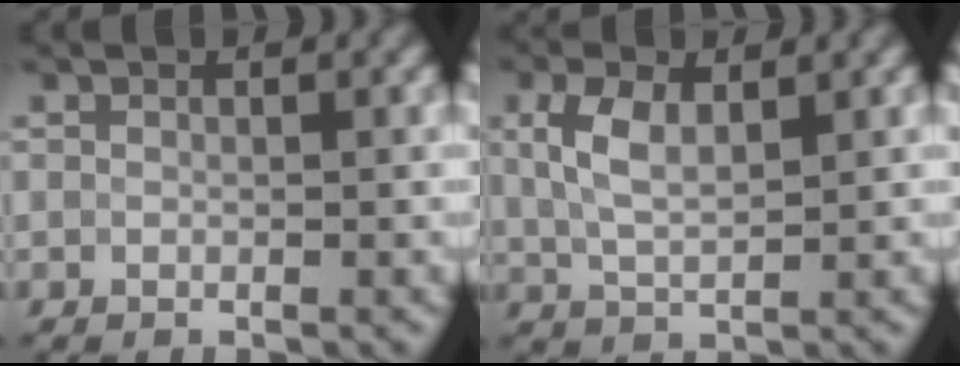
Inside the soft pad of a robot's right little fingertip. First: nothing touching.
{"total": 3.9, "force": [1.6, 1.7, 3.1], "torque": [-0.079, 0.011, 0.037]}